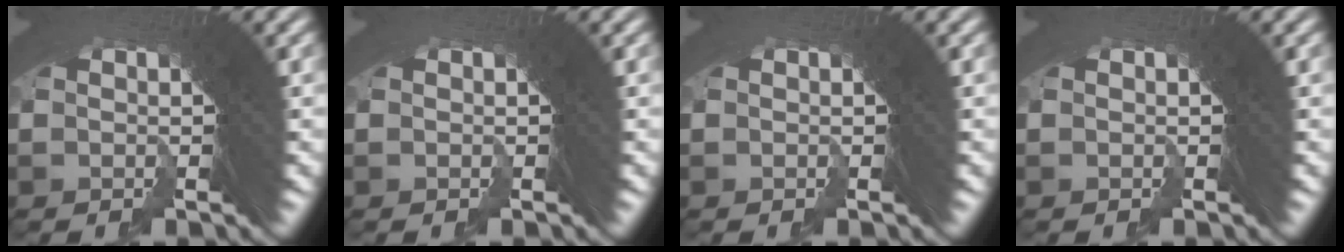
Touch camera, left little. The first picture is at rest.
{"total": 0.0}
{"total": 0.0}
{"total": 0.0}